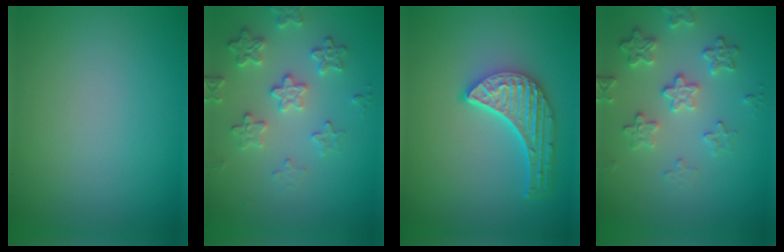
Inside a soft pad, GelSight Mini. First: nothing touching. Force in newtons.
{"total": 3.2, "press": 3.2, "slide": 0.5}
{"total": 5.1, "press": 3.8, "slide": 3.3}
{"total": 3.1, "press": 3.1, "slide": 0.4}